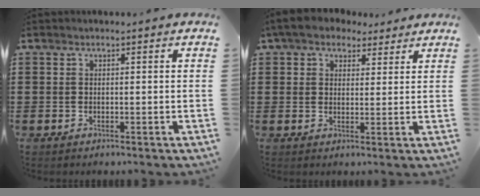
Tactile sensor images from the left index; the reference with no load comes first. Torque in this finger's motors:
{"motor_torque": [2.03, -0.11, 0.10, 0.20]}